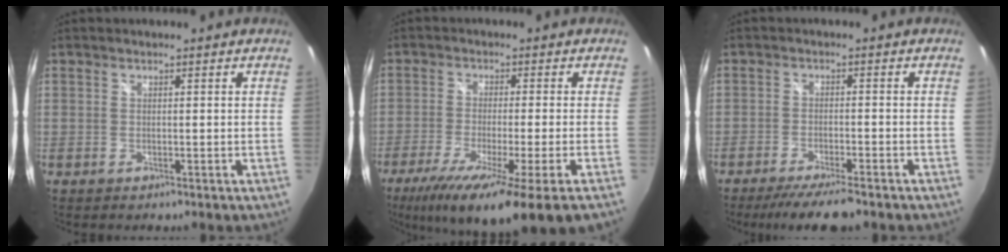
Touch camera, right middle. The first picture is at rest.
{"total": 16.0, "force": [-10.4, -0.5, 12.1], "torque": [-0.223, -0.064, -0.166]}
{"total": 8.7, "force": [-7.1, 1.1, 4.8], "torque": [-0.107, -0.026, -0.116]}